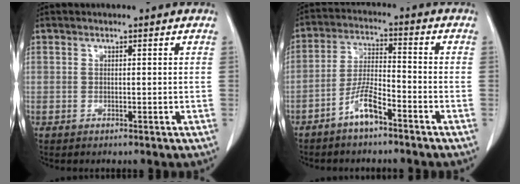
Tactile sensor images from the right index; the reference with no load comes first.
{"total": 6.2, "force": [-4.1, 1.2, 4.4], "torque": [-0.097, 0.005, -0.079]}